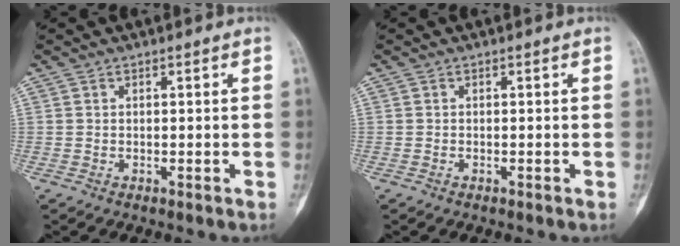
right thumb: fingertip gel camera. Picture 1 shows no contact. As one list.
[{"total": 0.0}]